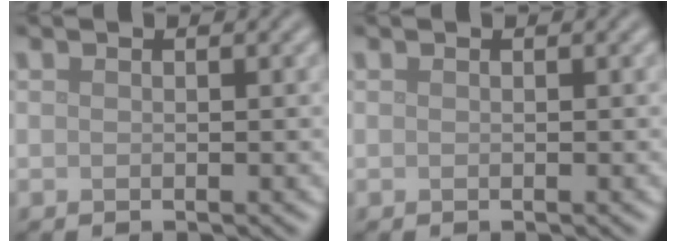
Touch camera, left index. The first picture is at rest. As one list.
[{"total": 0.0}]